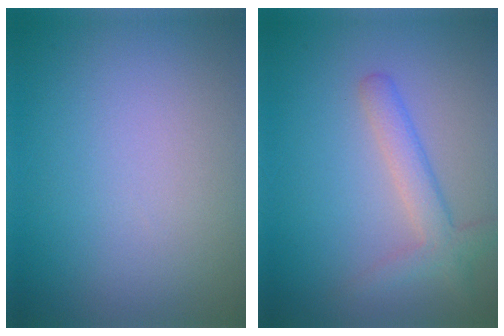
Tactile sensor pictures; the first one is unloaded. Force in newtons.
{"total": 2.8, "press": 2.8, "slide": 0.1}